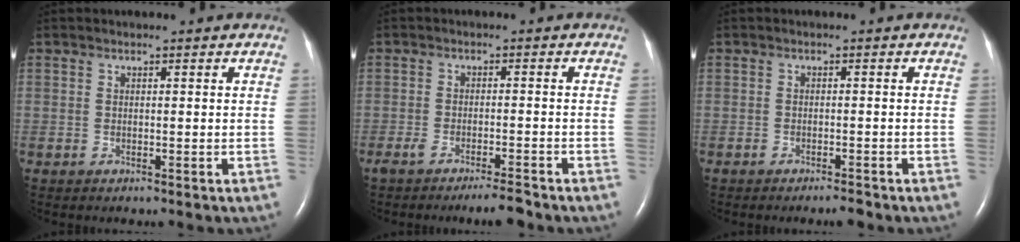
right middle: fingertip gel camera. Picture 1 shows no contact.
{"total": 4.1, "force": [-3.5, 0.0, 2.1], "torque": [-0.037, -0.006, -0.061]}
{"total": 1.5, "force": [-1.3, 0.1, 0.6], "torque": [-0.013, -0.002, -0.020]}